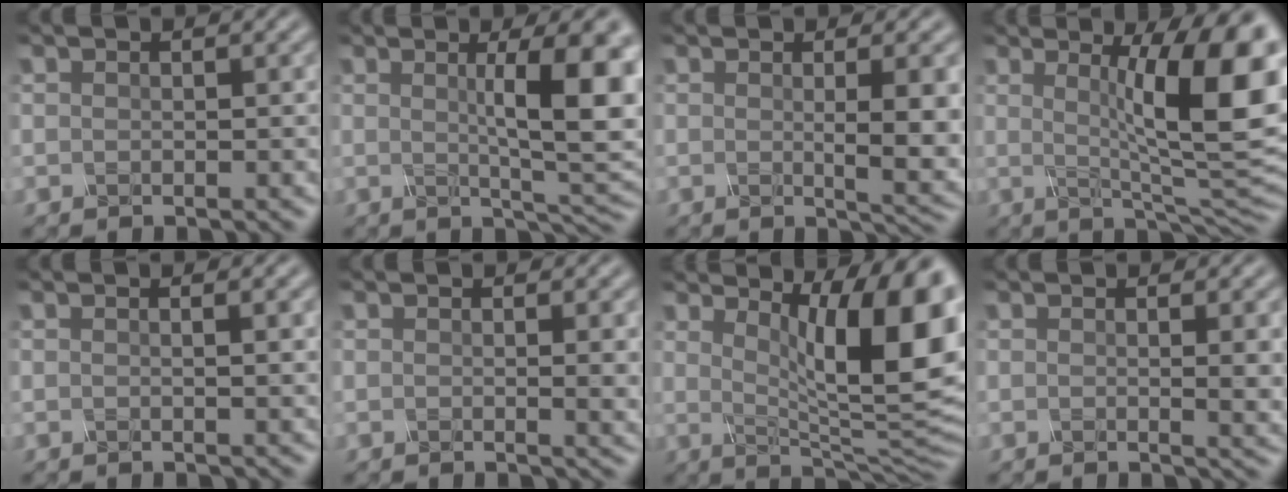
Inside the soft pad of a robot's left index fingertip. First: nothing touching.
{"total": 9.7, "force": [1.6, 2.2, 9.3], "torque": [-0.111, 0.004, 0.024]}
{"total": 5.3, "force": [0.1, 1.1, 5.2], "torque": [-0.069, -0.006, 0.005]}
{"total": 12.4, "force": [2.4, 2.6, 11.9], "torque": [-0.143, -0.011, 0.037]}
{"total": 1.5, "force": [0.3, 0.6, 1.4], "torque": [-0.015, 0.002, -0.004]}
{"total": 1.9, "force": [0.2, 0.5, 1.8], "torque": [-0.018, -0.003, -0.001]}
{"total": 13.1, "force": [4.1, 3.4, 12.0], "torque": [-0.141, -0.016, 0.069]}
{"total": 2.5, "force": [0.4, 0.7, 2.4], "torque": [-0.025, -0.004, 0.004]}